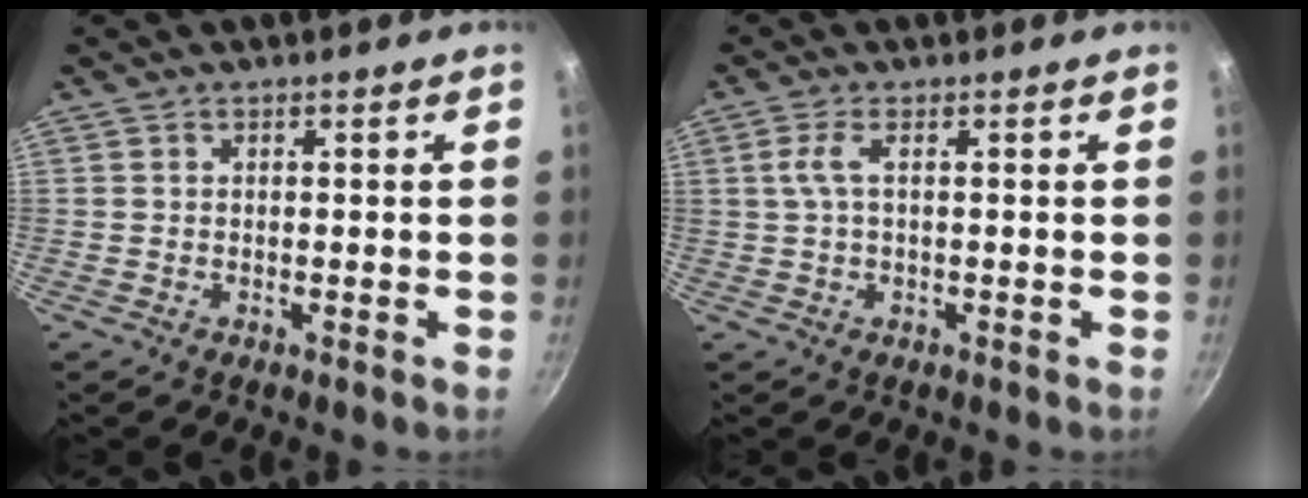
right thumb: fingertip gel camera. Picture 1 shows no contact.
{"total": 3.1, "force": [0.7, 1.0, 2.8], "torque": [-0.081, 0.010, 0.016]}